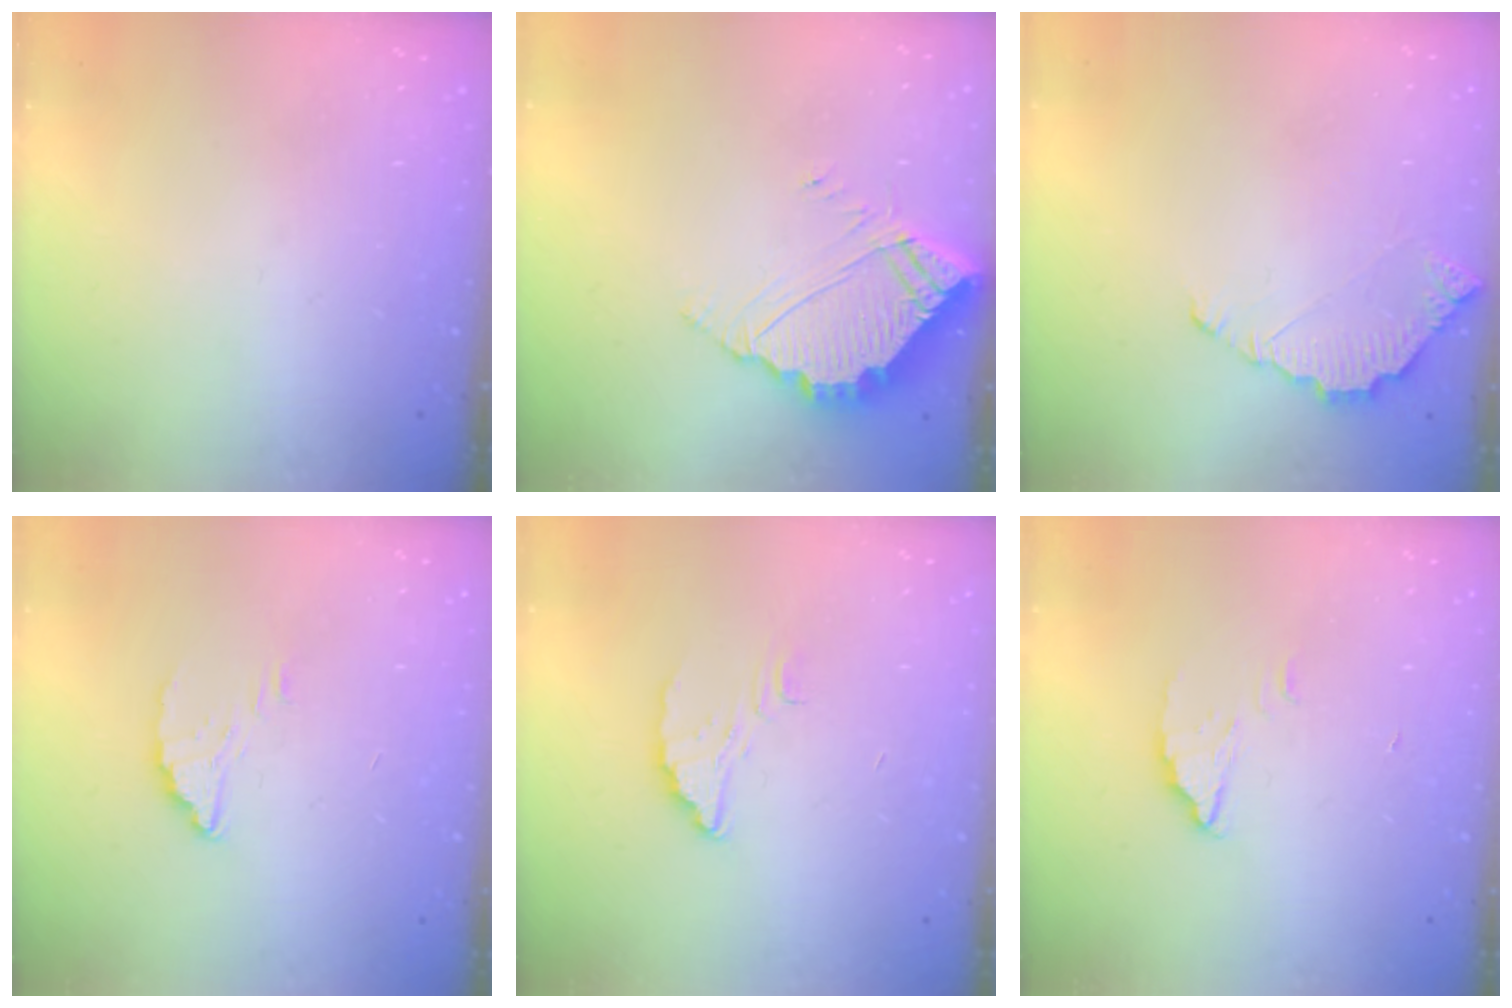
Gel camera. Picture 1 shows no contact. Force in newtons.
{"total": 7.6, "press": 7.6, "slide": 0.3}
{"total": 5.4, "press": 5.4, "slide": 0.4}
{"total": 2.0, "press": 2.0, "slide": 0.1}
{"total": 2.4, "press": 2.4, "slide": 0.1}
{"total": 2.2, "press": 2.2, "slide": 0.2}